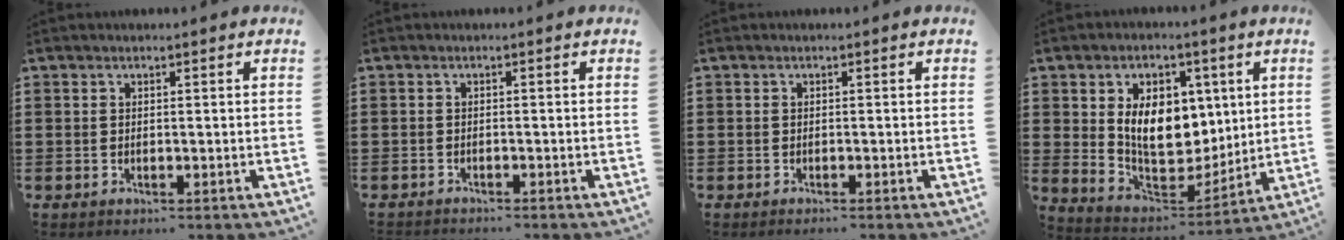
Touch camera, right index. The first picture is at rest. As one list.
[{"total": 1.2, "force": [-1.2, -0.1, -0.1], "torque": [0.000, 0.000, -0.024]}, {"total": 0.6, "force": [-0.6, -0.2, 0.1], "torque": [-0.003, -0.004, -0.012]}, {"total": 10.2, "force": [2.2, 7.1, 7.1], "torque": [-0.131, 0.006, 0.038]}]